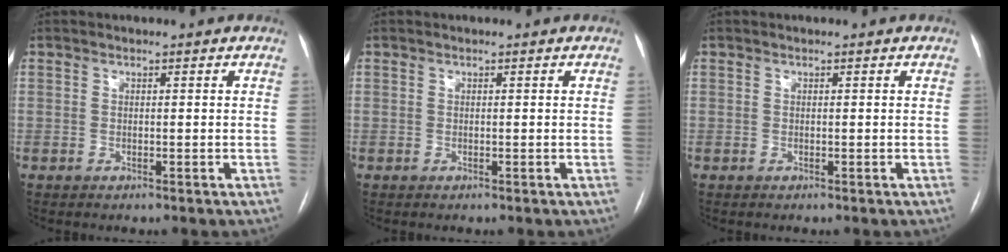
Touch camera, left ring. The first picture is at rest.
{"total": 0.0}
{"total": 0.0}